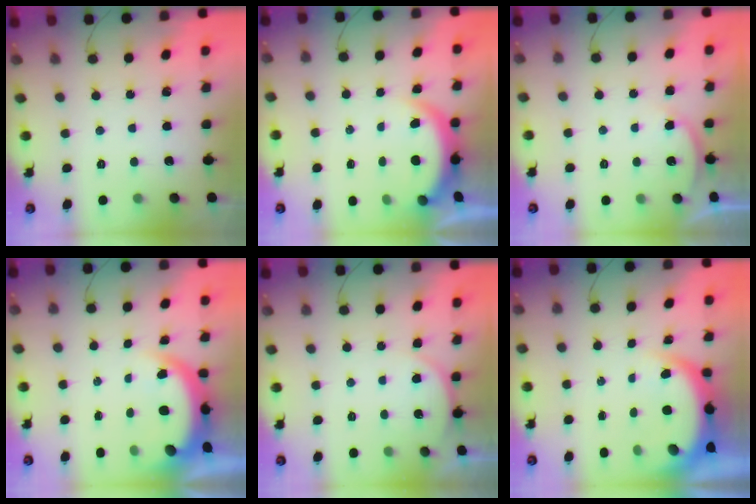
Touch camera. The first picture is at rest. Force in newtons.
{"total": 5.7, "press": 5.7, "slide": 0.4}
{"total": 3.2, "press": 3.1, "slide": 0.6}
{"total": 5.1, "press": 5.1, "slide": 0.3}
{"total": 3.8, "press": 3.2, "slide": 2.2}
{"total": 5.5, "press": 5.5, "slide": 0.8}